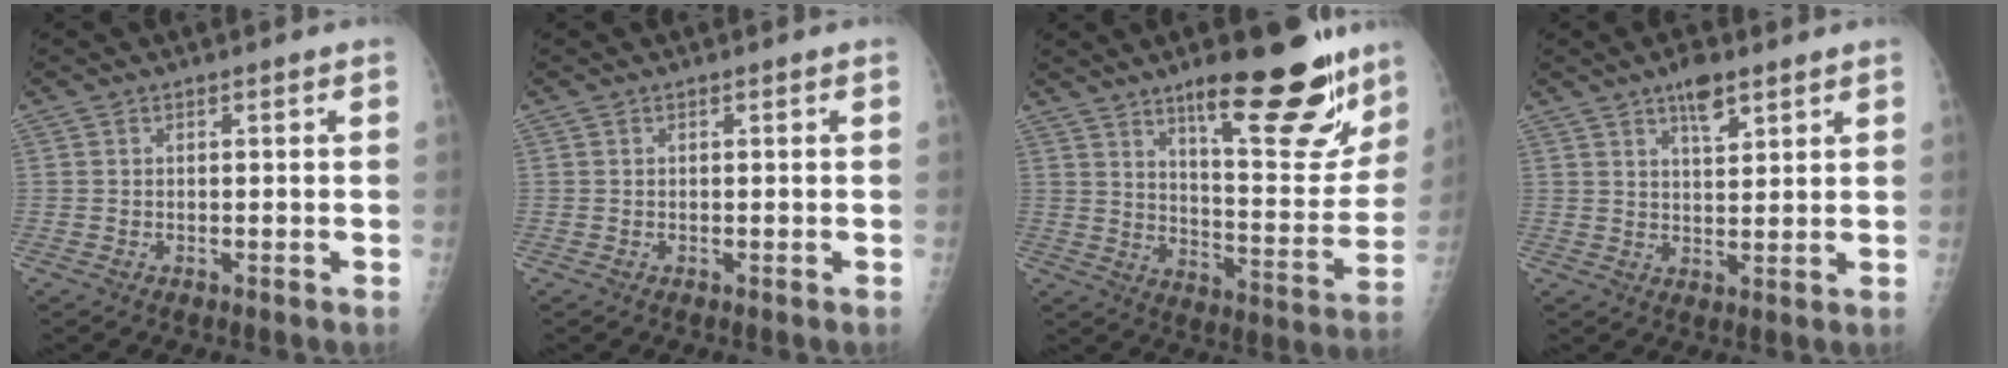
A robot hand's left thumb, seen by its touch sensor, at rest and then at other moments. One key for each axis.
{"total": 0.0}
{"total": 21.1, "fx": 13.8, "fy": 5.8, "fz": 14.8, "tx": -0.161, "ty": -0.089, "tz": 0.206}
{"total": 5.5, "fx": 3.6, "fy": 2.0, "fz": 3.6, "tx": -0.048, "ty": -0.019, "tz": 0.058}